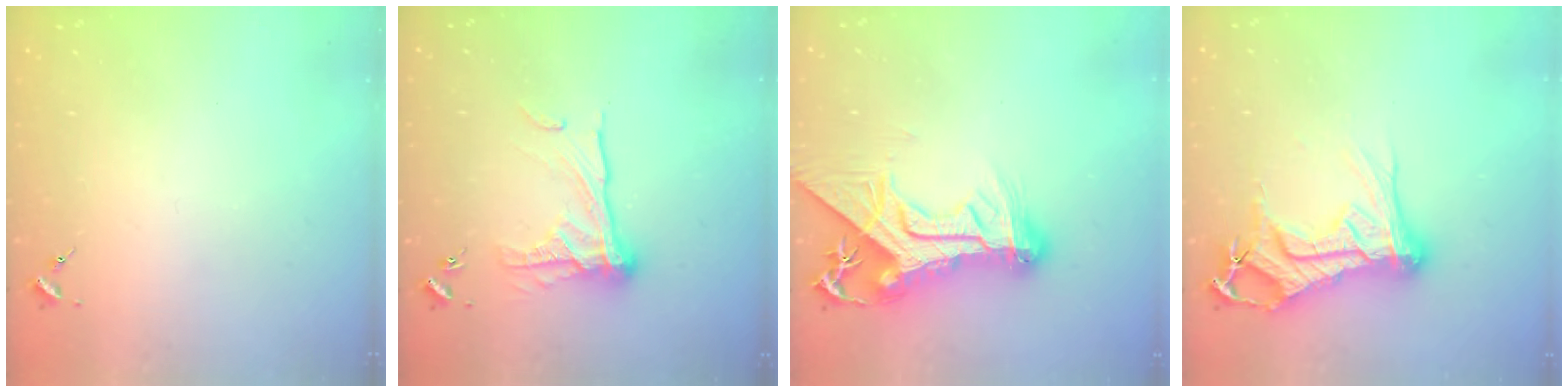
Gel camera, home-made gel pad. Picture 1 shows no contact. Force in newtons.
{"total": 14.6, "press": 14.6, "slide": 1.1}
{"total": 19.4, "press": 19.4, "slide": 1.4}
{"total": 22.3, "press": 22.2, "slide": 2.1}